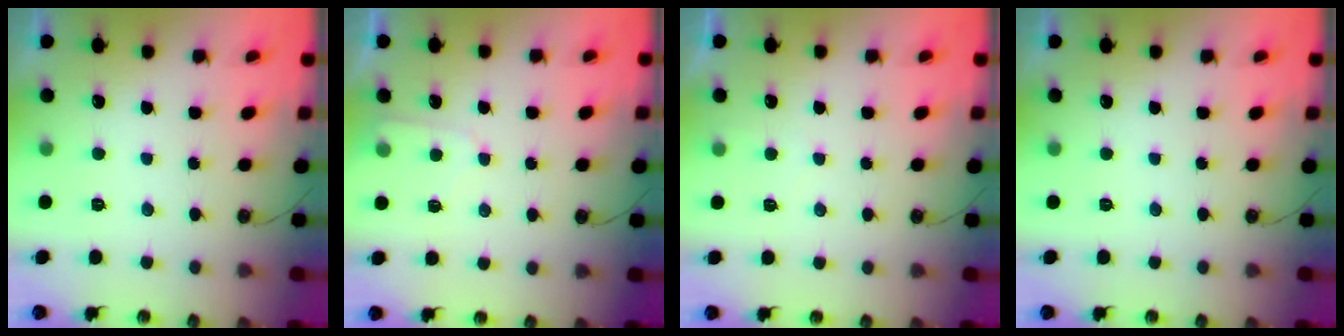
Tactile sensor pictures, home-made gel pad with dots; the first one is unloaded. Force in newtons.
{"total": 4.5, "press": 4.4, "slide": 0.6}
{"total": 2.0, "press": 2.0, "slide": 0.3}
{"total": 0.0}